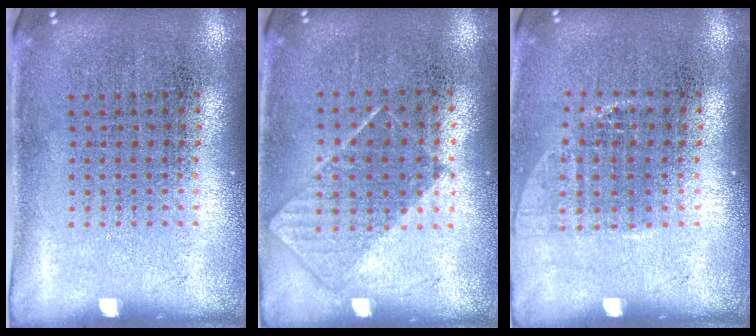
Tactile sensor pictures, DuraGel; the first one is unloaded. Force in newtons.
{"total": 0.8, "press": 0.6, "slide": 0.5}
{"total": 1.0, "press": 0.9, "slide": 0.6}